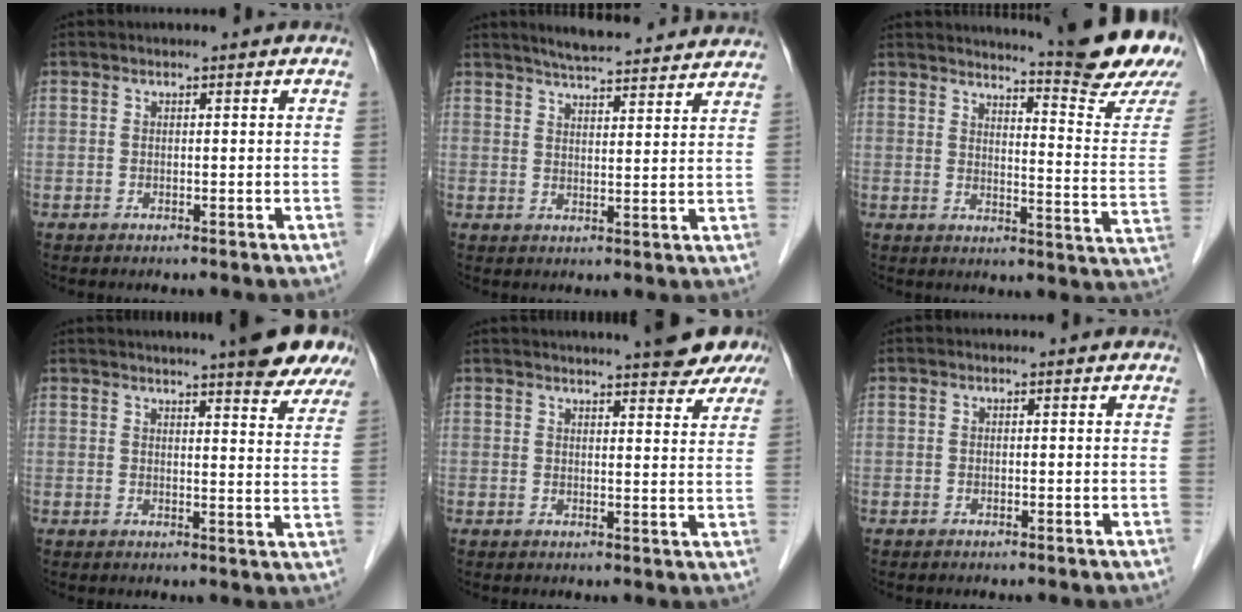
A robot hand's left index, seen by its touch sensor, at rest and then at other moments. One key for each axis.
{"total": 14.8, "fx": 13.6, "fy": 1.8, "fz": 5.5, "tx": -0.078, "ty": 0.016, "tz": 0.176}
{"total": 17.5, "fx": 15.8, "fy": -1.3, "fz": 7.4, "tx": -0.110, "ty": -0.115, "tz": 0.184}
{"total": 15.6, "fx": 12.5, "fy": 2.2, "fz": 9.0, "tx": -0.110, "ty": 0.004, "tz": 0.141}
{"total": 16.4, "fx": 13.7, "fy": 3.3, "fz": 8.3, "tx": -0.110, "ty": 0.022, "tz": 0.157}
{"total": 0.0}